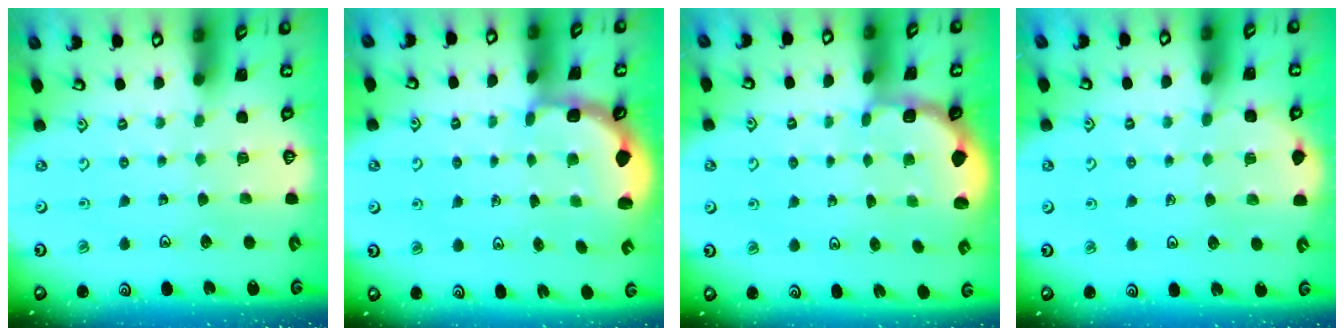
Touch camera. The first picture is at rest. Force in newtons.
{"total": 2.5, "press": 1.9, "slide": 1.6}
{"total": 1.8, "press": 1.7, "slide": 0.7}
{"total": 5.2, "press": 4.7, "slide": 2.1}